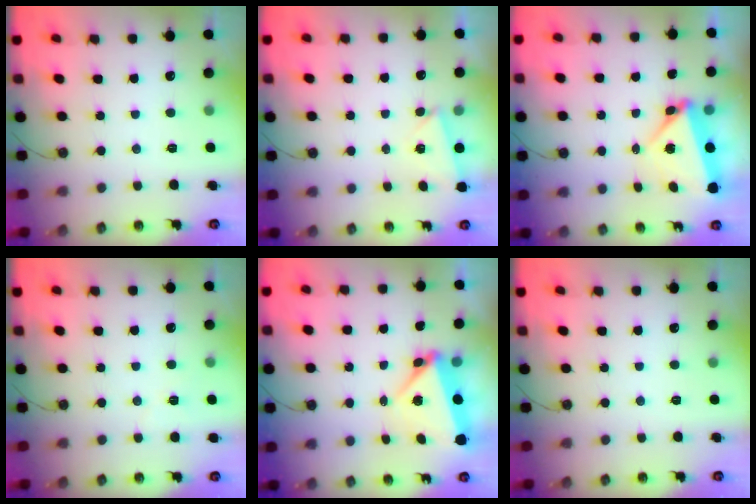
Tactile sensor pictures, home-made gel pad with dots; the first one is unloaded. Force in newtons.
{"total": 2.6, "press": 1.6, "slide": 2.0}
{"total": 5.6, "press": 5.0, "slide": 2.5}
{"total": 2.9, "press": 2.7, "slide": 0.9}
{"total": 5.0, "press": 4.8, "slide": 1.6}
{"total": 0.0}